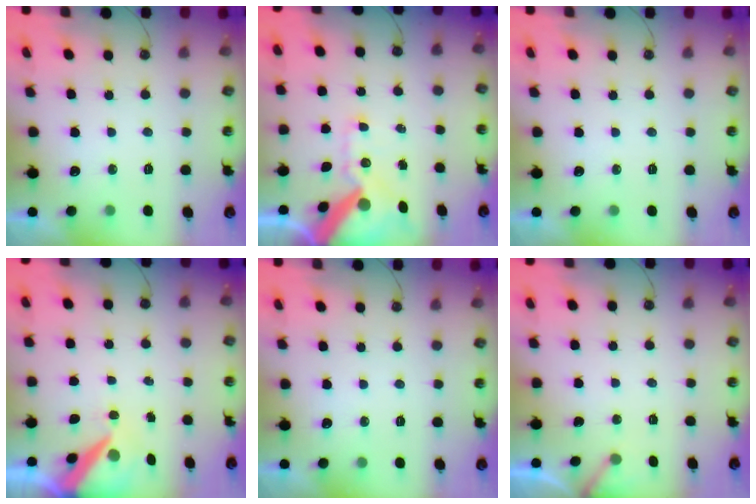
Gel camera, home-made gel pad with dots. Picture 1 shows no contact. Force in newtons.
{"total": 15.2, "press": 15.1, "slide": 2.1}
{"total": 0.0}
{"total": 8.4, "press": 8.3, "slide": 1.2}
{"total": 0.0}
{"total": 2.3, "press": 2.3, "slide": 0.1}